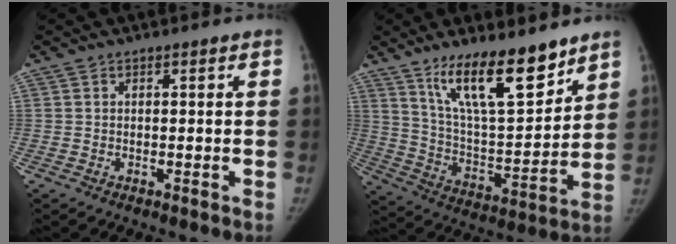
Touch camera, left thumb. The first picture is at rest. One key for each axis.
{"total": 17.7, "fx": 12.3, "fy": 5.2, "fz": 11.7, "tx": -0.161, "ty": -0.080, "tz": 0.224}